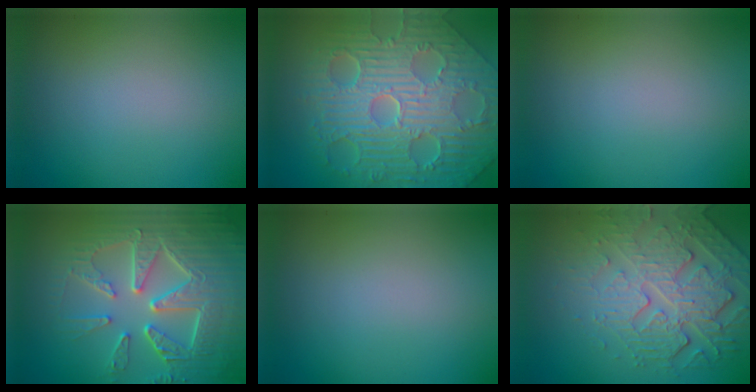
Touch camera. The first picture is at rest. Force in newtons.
{"total": 11.9, "press": 7.7, "slide": 9.0}
{"total": 0.0}
{"total": 9.0, "press": 6.5, "slide": 6.3}
{"total": 0.0}
{"total": 5.2, "press": 4.7, "slide": 2.2}